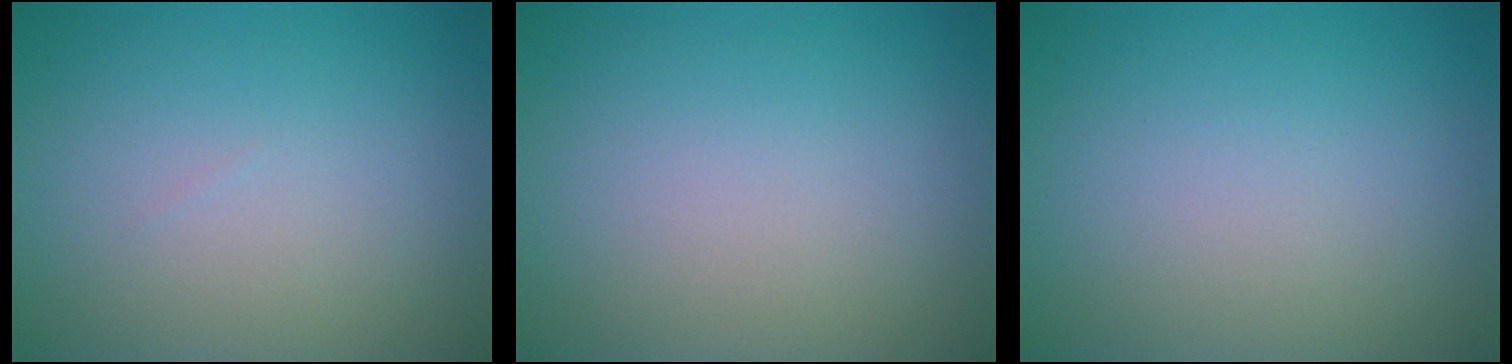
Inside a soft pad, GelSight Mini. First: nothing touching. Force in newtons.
{"total": 0.0}
{"total": 0.0}